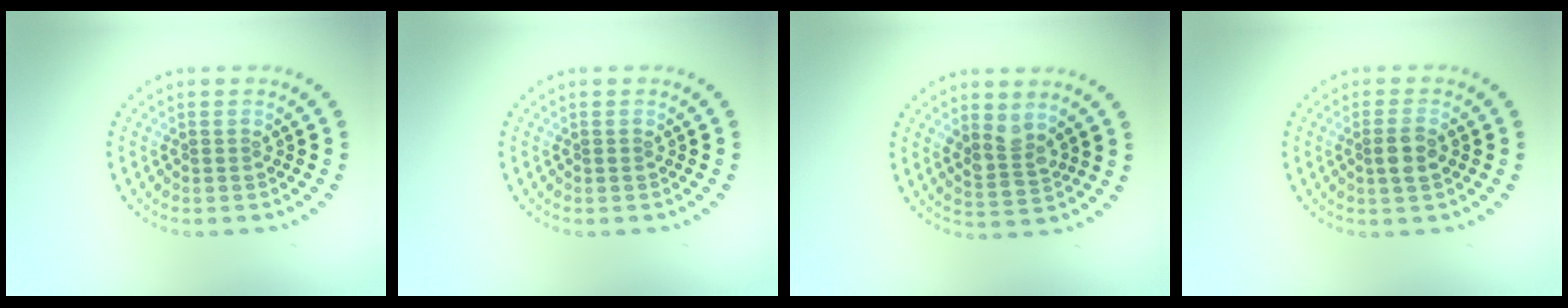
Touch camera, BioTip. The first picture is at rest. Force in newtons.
{"total": 0.0}
{"total": 2.4, "press": 2.2, "slide": 0.9}
{"total": 2.1, "press": 2.0, "slide": 0.8}